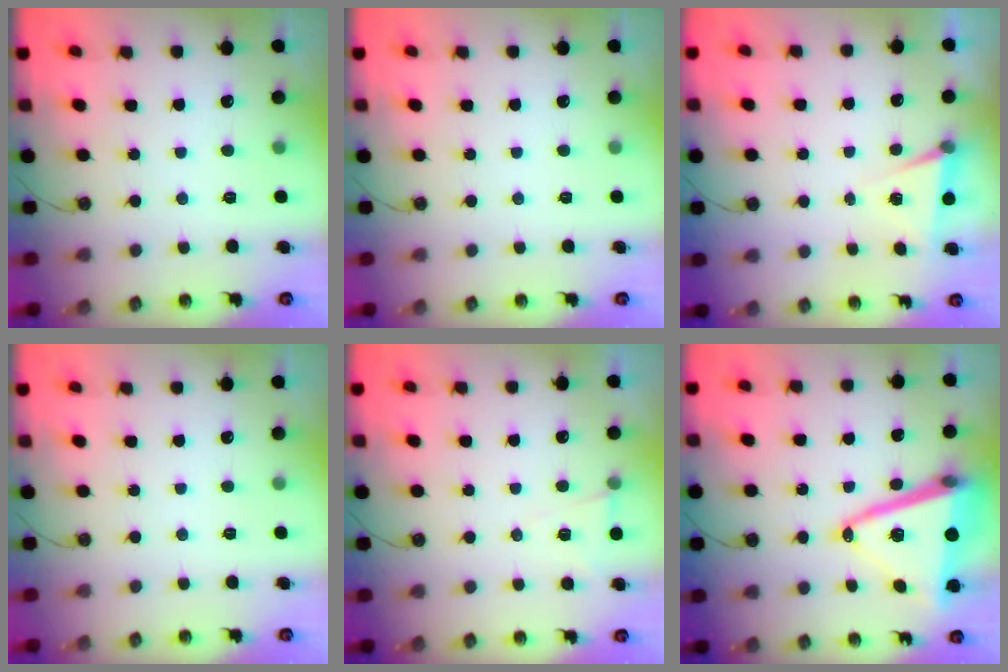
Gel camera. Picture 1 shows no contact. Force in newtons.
{"total": 0.0}
{"total": 5.2, "press": 2.7, "slide": 4.5}
{"total": 0.0}
{"total": 5.4, "press": 3.1, "slide": 4.5}
{"total": 18.2, "press": 17.9, "slide": 3.1}